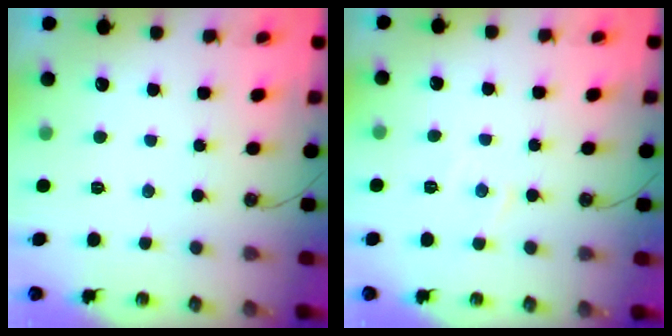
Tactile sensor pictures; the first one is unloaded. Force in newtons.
{"total": 6.0, "press": 6.0, "slide": 0.3}